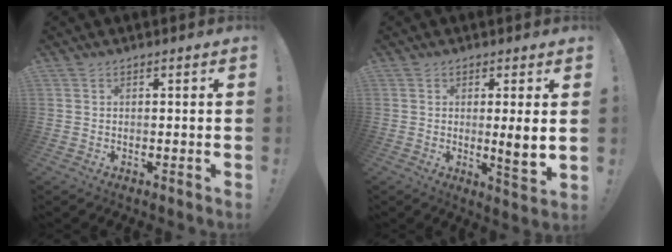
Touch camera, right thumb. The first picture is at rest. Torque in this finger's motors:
{"motor_torque": [0.22, -0.23, 0.23, 0.37, 0.20]}